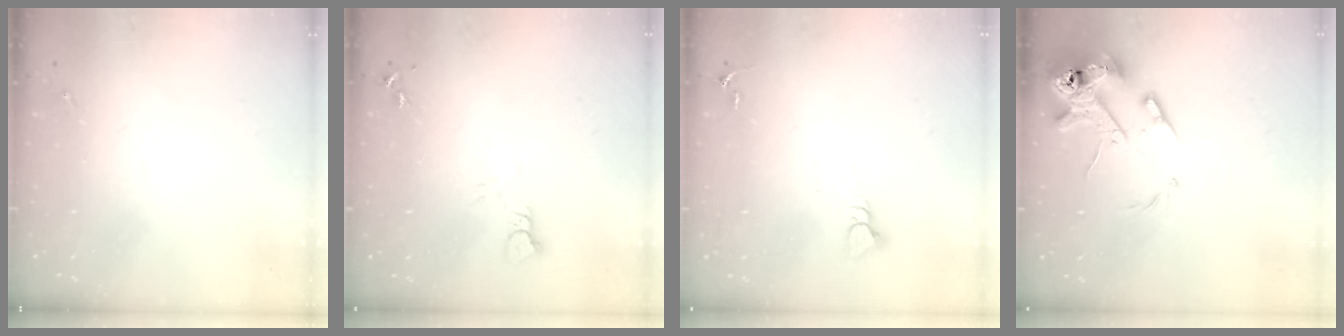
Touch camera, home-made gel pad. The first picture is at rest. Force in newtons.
{"total": 3.2, "press": 3.2, "slide": 0.1}
{"total": 3.9, "press": 3.9, "slide": 0.4}
{"total": 14.4, "press": 14.2, "slide": 2.1}